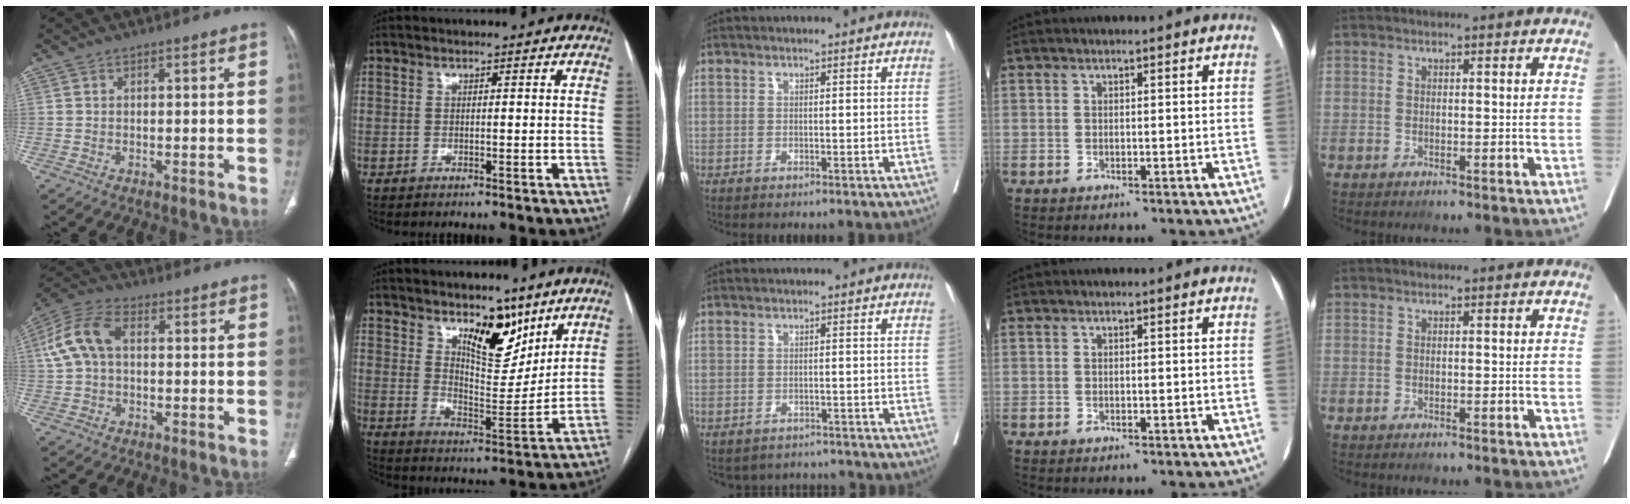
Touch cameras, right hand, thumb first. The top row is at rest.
{"thumb": {"total": 9.6, "force": [1.0, 6.2, 7.2], "torque": [-0.157, 0.031, 0.015]}, "index": {"total": 10.0, "force": [6.7, 3.9, 6.3], "torque": [-0.097, -0.017, 0.116]}, "middle": {"total": 5.0, "force": [-4.7, 1.7, -0.3], "torque": [0.008, 0.012, -0.058]}}